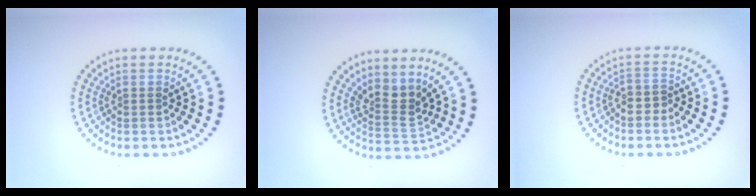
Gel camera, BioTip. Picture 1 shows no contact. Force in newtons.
{"total": 2.8, "press": 2.0, "slide": 2.0}
{"total": 1.3, "press": 1.1, "slide": 0.7}